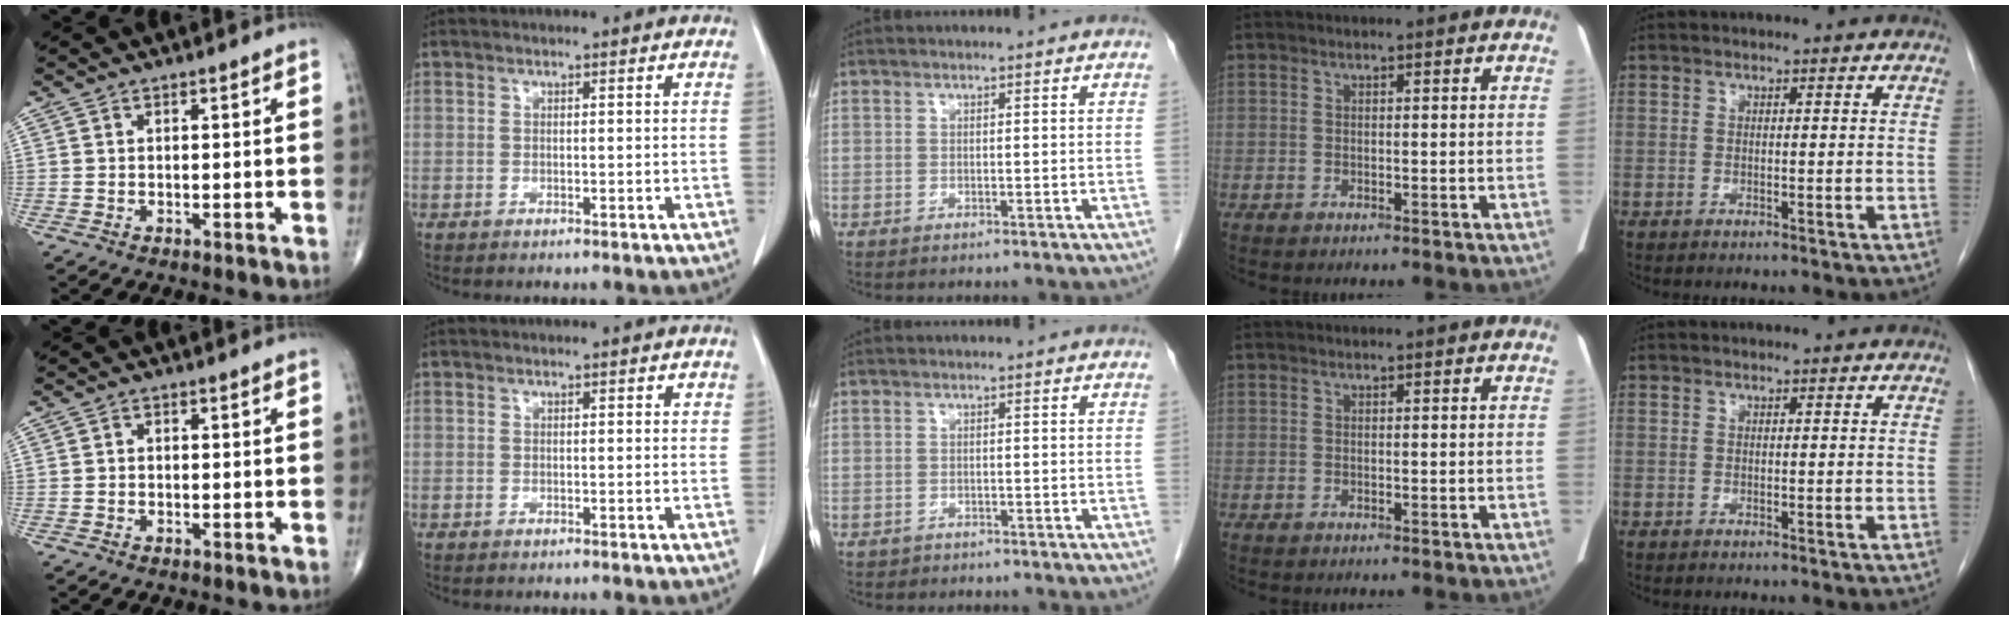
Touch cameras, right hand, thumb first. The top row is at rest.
{"thumb": {"total": 0.7, "force": [-0.2, 0.6, 0.4], "torque": [-0.002, 0.002, -0.008]}, "index": {"total": 0.6, "force": [0.4, 0.1, 0.4], "torque": [-0.002, 0.000, 0.002]}, "middle": {"total": 0.8, "force": [-0.6, 0.5, -0.1], "torque": [-0.013, 0.001, -0.009]}}